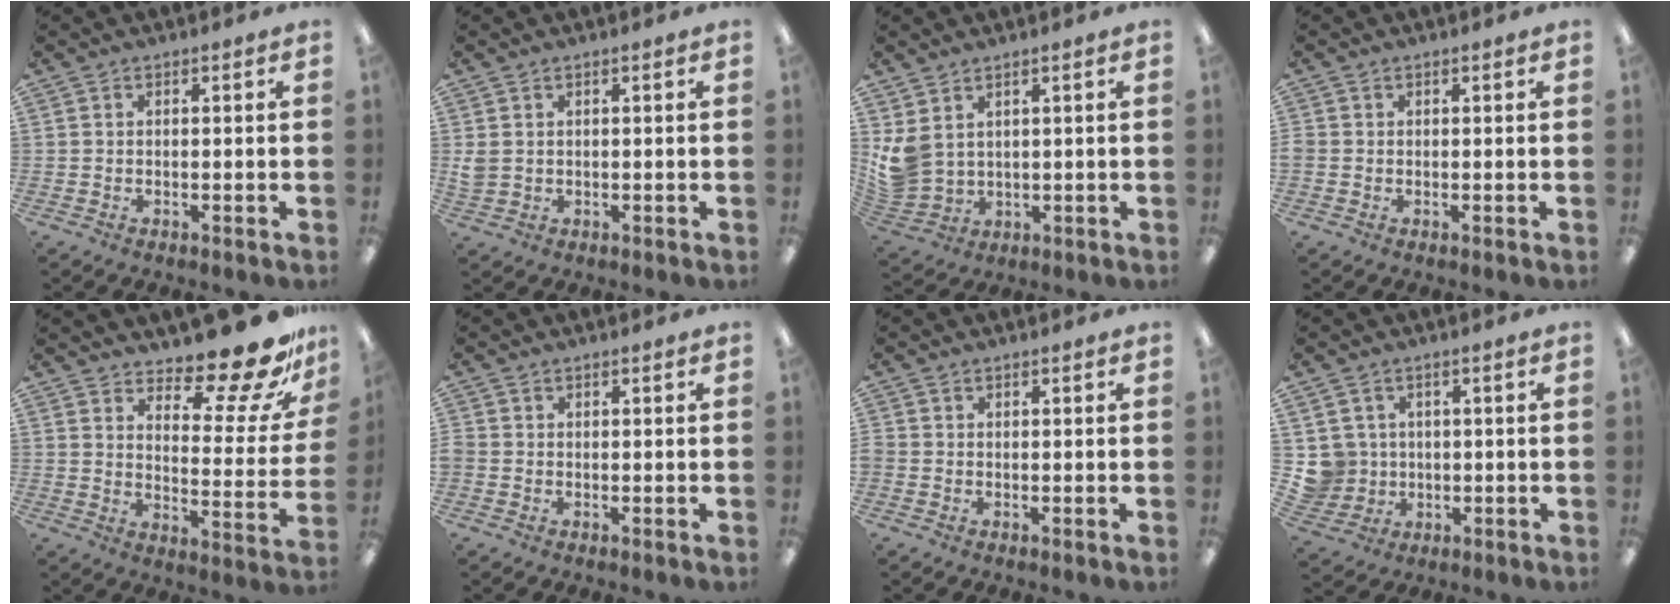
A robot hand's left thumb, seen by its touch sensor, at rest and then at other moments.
{"total": 2.3, "force": [0.7, 1.9, 1.1], "torque": [-0.023, 0.002, 0.014]}
{"total": 6.7, "force": [3.0, 4.9, 3.4], "torque": [-0.093, -0.011, 0.061]}
{"total": 0.9, "force": [0.0, 0.8, 0.2], "torque": [-0.003, 0.003, 0.000]}
{"total": 17.5, "force": [14.0, 5.2, 9.0], "torque": [-0.111, -0.112, 0.229]}
{"total": 1.0, "force": [-0.1, 0.9, 0.2], "torque": [-0.002, 0.003, -0.002]}
{"total": 0.7, "force": [0.0, 0.7, 0.1], "torque": [0.000, 0.003, 0.000]}
{"total": 5.7, "force": [1.2, 5.5, 0.3], "torque": [-0.027, 0.003, 0.029]}